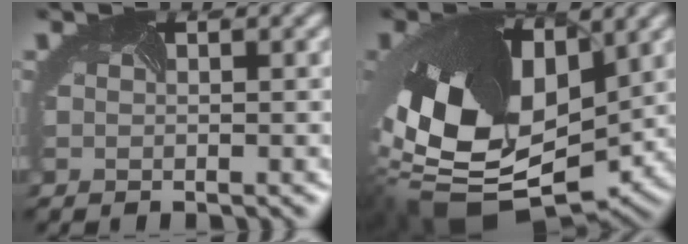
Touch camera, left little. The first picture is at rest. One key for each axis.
{"total": 15.2, "fx": -0.5, "fy": 9.9, "fz": 11.5, "tx": -0.269, "ty": -0.036, "tz": 0.006}